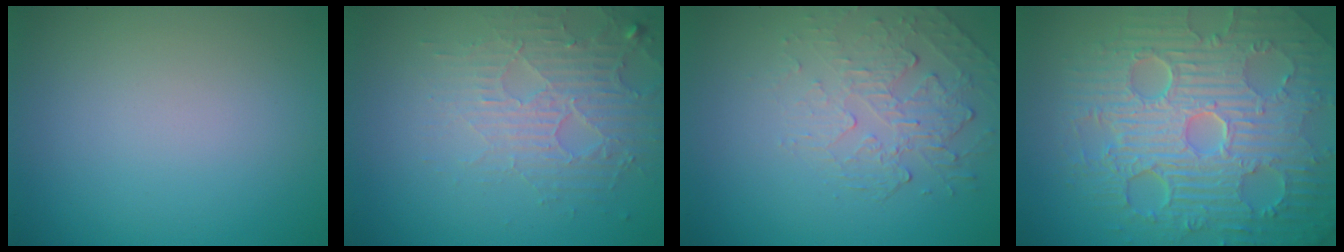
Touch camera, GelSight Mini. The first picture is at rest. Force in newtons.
{"total": 3.9, "press": 3.5, "slide": 1.6}
{"total": 2.2, "press": 1.4, "slide": 1.7}
{"total": 11.2, "press": 7.4, "slide": 8.5}